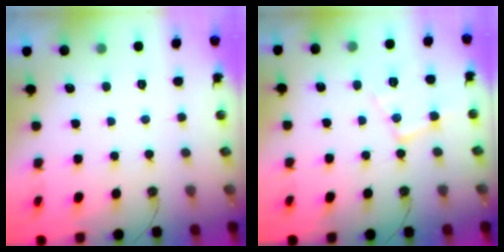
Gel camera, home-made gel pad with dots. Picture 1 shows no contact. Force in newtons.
{"total": 11.4, "press": 11.4, "slide": 0.8}